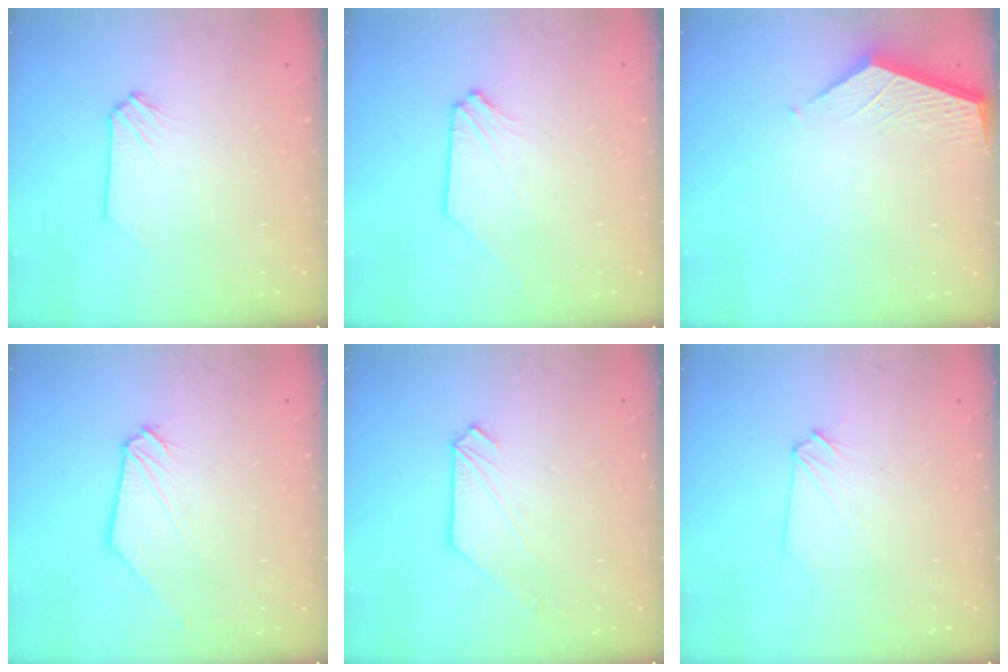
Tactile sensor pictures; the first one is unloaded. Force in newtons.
{"total": 1.4, "press": 1.4, "slide": 0.2}
{"total": 3.5, "press": 3.5, "slide": 0.4}
{"total": 0.7, "press": 0.7, "slide": 0.0}
{"total": 1.1, "press": 1.1, "slide": 0.1}
{"total": 2.5, "press": 2.4, "slide": 0.4}